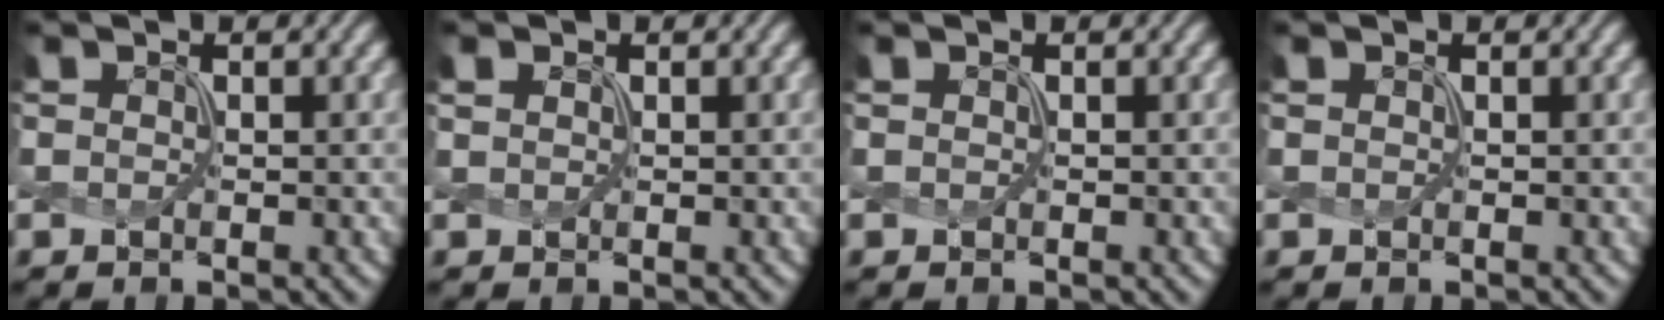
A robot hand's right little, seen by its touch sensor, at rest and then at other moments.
{"total": 0.6, "force": [0.4, 0.3, 0.2], "torque": [-0.007, 0.001, 0.011]}
{"total": 0.0}
{"total": 0.0}